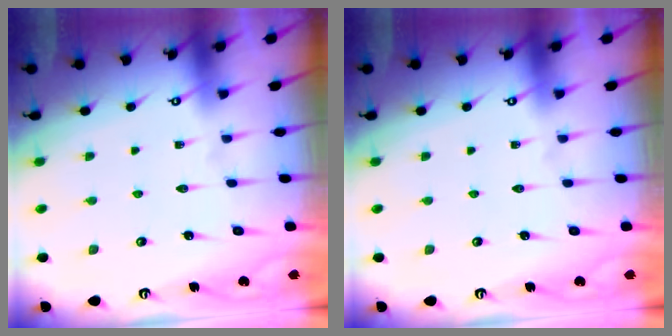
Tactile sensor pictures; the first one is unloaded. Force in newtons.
{"total": 0.0}